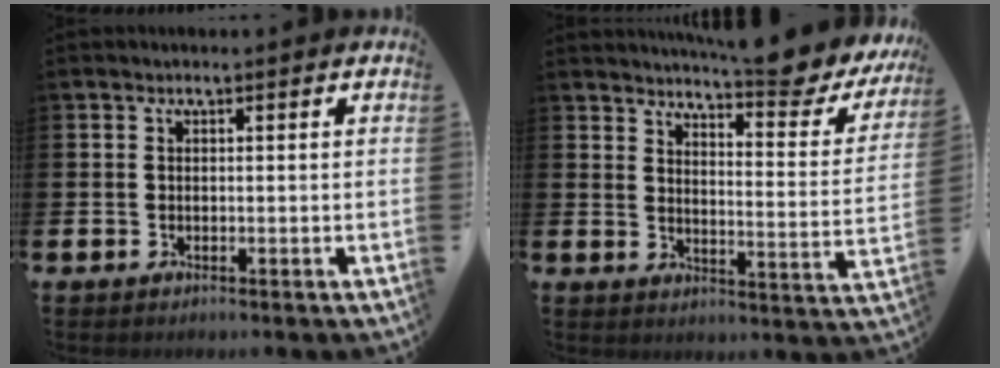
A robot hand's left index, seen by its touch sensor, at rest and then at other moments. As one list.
[{"total": 7.2, "force": [6.7, 0.4, 2.6], "torque": [-0.046, -0.054, 0.109]}]